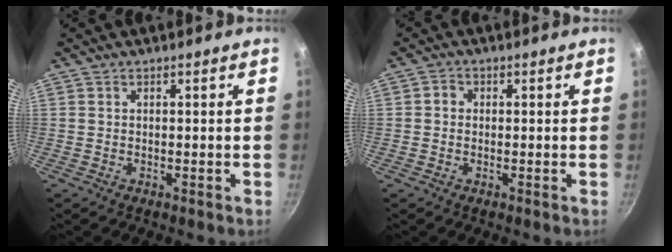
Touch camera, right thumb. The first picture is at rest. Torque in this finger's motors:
{"motor_torque": [-0.70, 0.06, 0.32, -0.19, 0.04]}